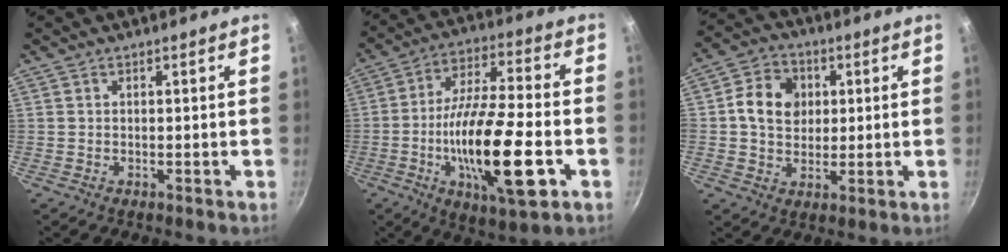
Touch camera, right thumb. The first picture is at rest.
{"total": 21.3, "force": [-5.9, 6.5, 19.4], "torque": [-0.338, 0.021, -0.103]}
{"total": 9.6, "force": [1.7, 8.0, 5.0], "torque": [-0.062, 0.007, 0.017]}